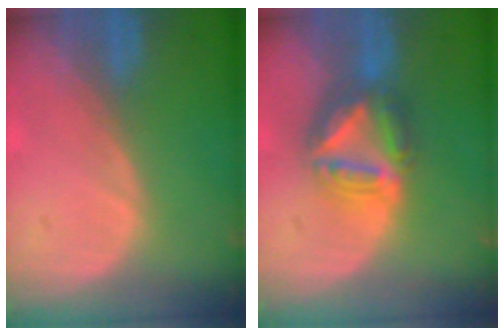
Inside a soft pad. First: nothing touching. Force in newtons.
{"total": 7.9, "press": 6.7, "slide": 4.1}